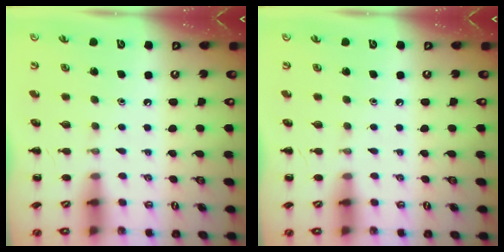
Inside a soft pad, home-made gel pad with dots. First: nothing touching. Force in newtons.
{"total": 0.0}